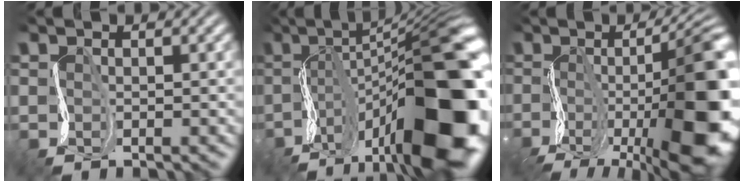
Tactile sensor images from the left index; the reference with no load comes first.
{"total": 17.8, "force": [-4.8, 6.9, 15.6], "torque": [-0.221, 0.030, -0.075]}
{"total": 16.4, "force": [-4.1, 6.8, 14.4], "torque": [-0.188, 0.009, -0.066]}